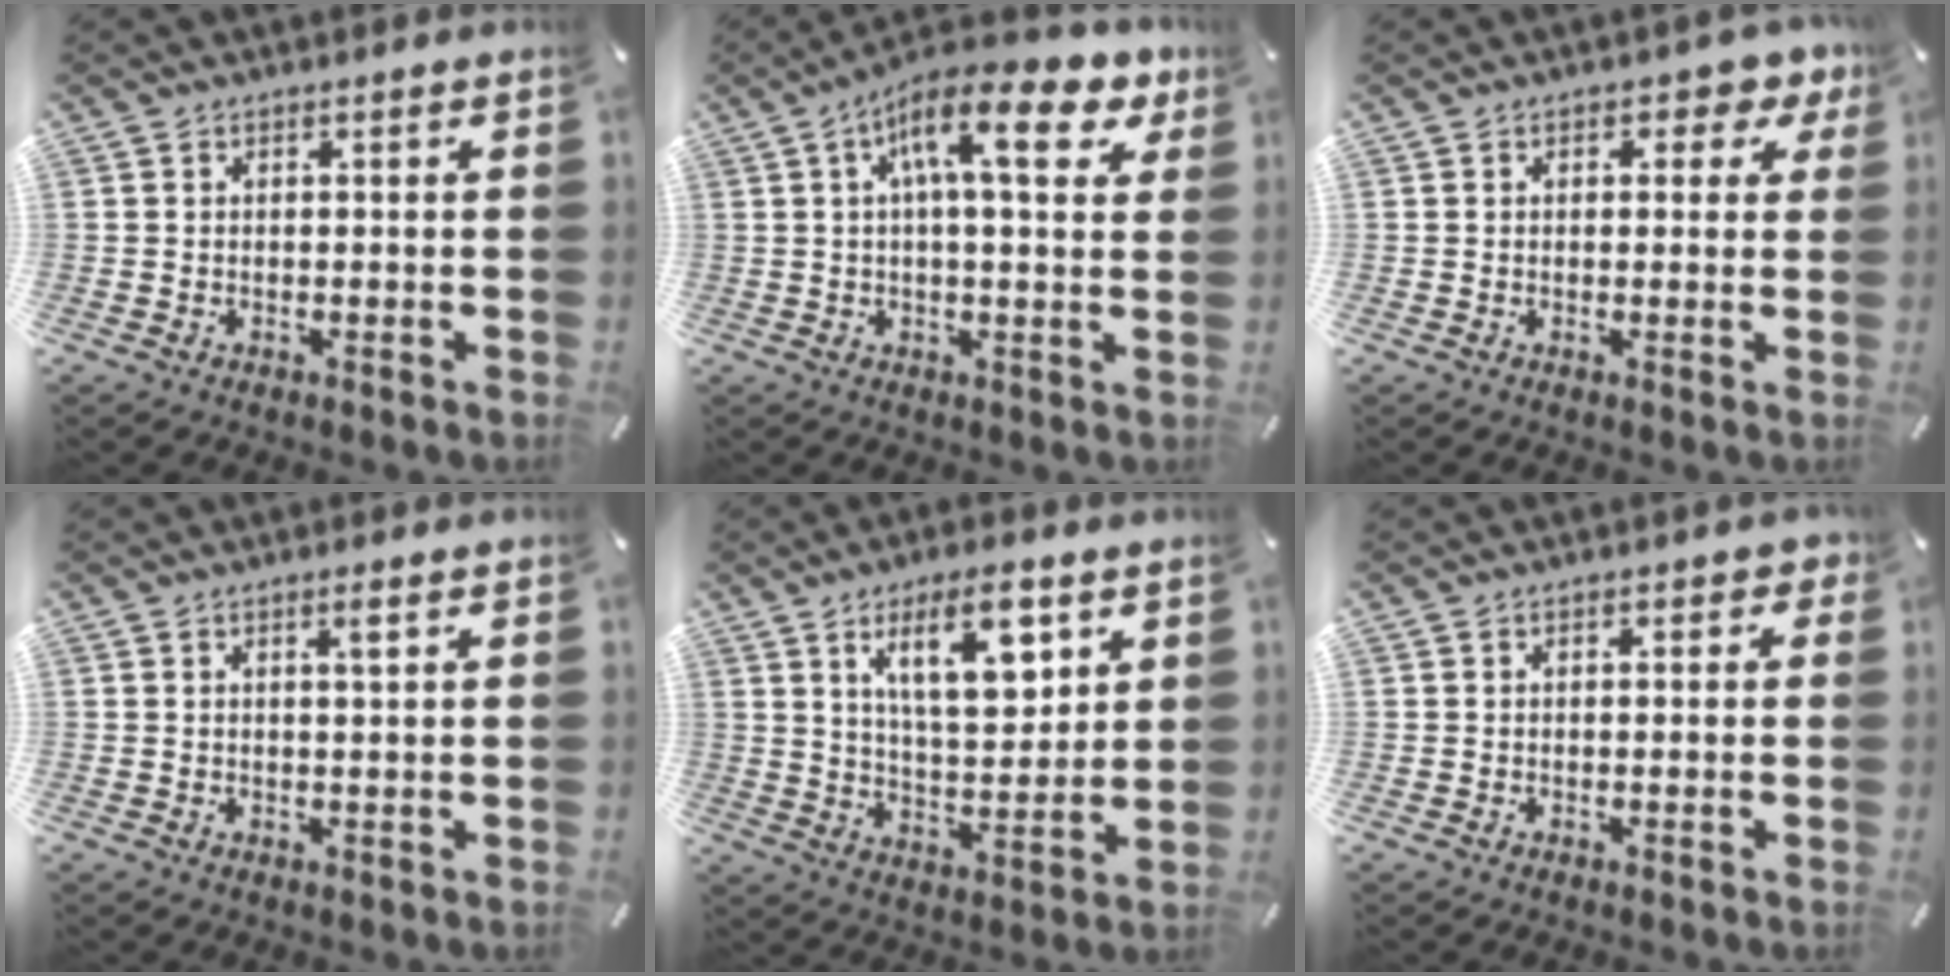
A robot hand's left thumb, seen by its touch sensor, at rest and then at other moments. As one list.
[{"total": 14.4, "force": [5.8, 4.7, 12.3], "torque": [-0.190, -0.019, 0.090]}, {"total": 3.8, "force": [1.6, 2.3, 2.5], "torque": [-0.023, 0.000, 0.018]}, {"total": 1.9, "force": [0.8, 0.1, 1.7], "torque": [-0.036, -0.001, 0.012]}, {"total": 13.7, "force": [7.0, 5.7, 10.2], "torque": [-0.156, -0.023, 0.116]}, {"total": 1.4, "force": [0.1, 0.9, 1.1], "torque": [-0.013, 0.003, -0.001]}]